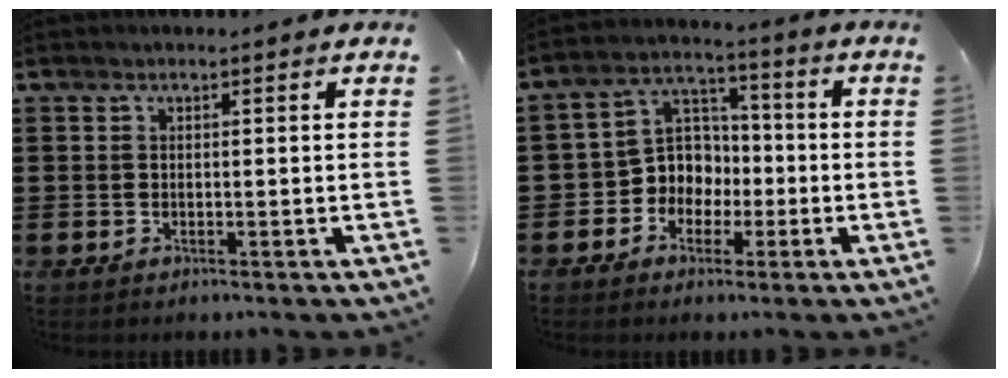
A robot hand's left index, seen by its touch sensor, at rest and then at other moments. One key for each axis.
{"total": 6.1, "fx": -1.7, "fy": 5.7, "fz": 1.4, "tx": -0.060, "ty": 0.000, "tz": -0.038}